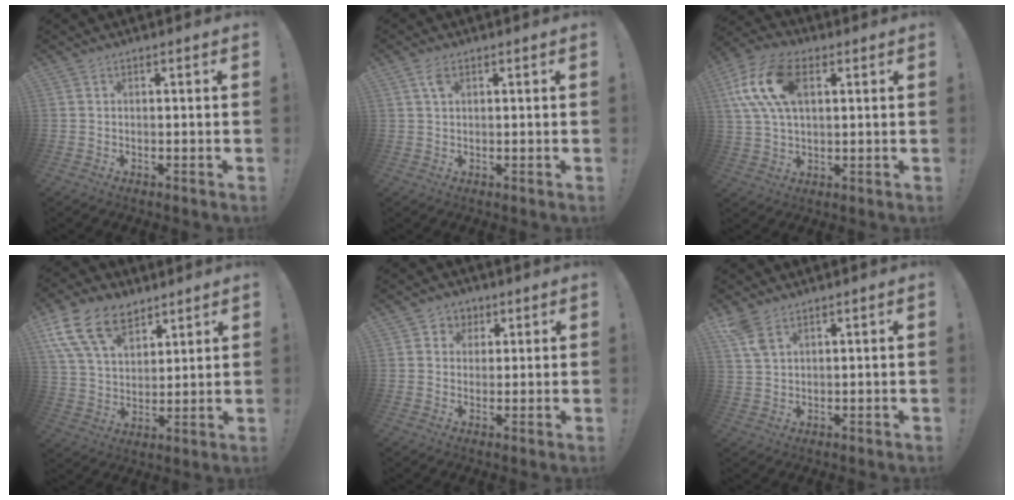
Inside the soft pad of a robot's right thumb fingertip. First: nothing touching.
{"total": 3.0, "force": [1.3, 1.4, 2.3], "torque": [-0.036, -0.002, 0.019]}
{"total": 16.0, "force": [4.7, 9.4, 12.1], "torque": [-0.240, 0.005, 0.089]}
{"total": 16.8, "force": [9.9, 10.4, 8.8], "torque": [-0.157, -0.047, 0.187]}
{"total": 4.6, "force": [1.3, 4.4, 0.6], "torque": [-0.001, -0.009, 0.023]}
{"total": 5.6, "force": [3.6, 2.7, 3.4], "torque": [-0.057, -0.017, 0.068]}